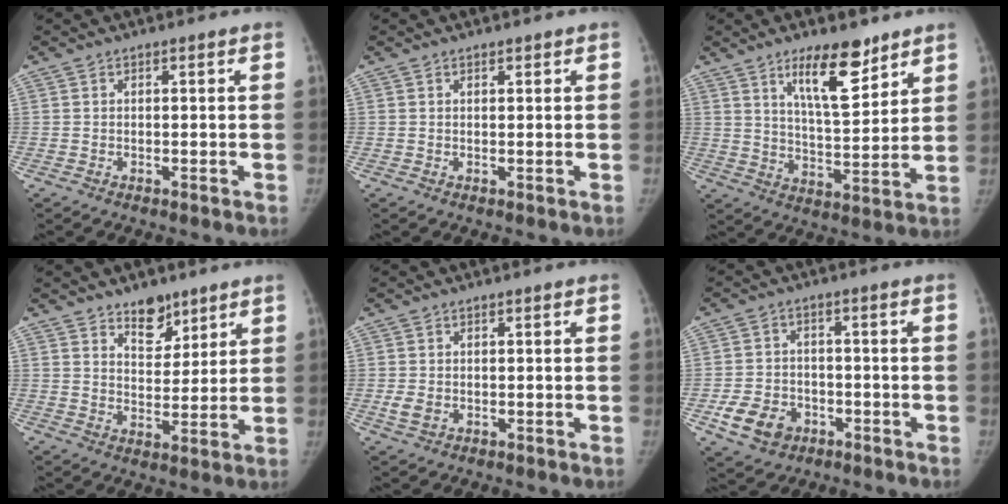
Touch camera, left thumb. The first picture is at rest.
{"total": 0.7, "force": [0.5, 0.4, 0.2], "torque": [0.001, -0.004, 0.007]}
{"total": 12.1, "force": [7.8, 4.0, 8.3], "torque": [-0.110, -0.057, 0.133]}
{"total": 7.3, "force": [5.2, 4.0, 3.1], "torque": [-0.016, -0.038, 0.088]}
{"total": 2.4, "force": [-0.4, 1.9, 1.5], "torque": [-0.032, -0.003, -0.004]}
{"total": 8.2, "force": [-3.5, 6.4, 3.8], "torque": [-0.054, 0.018, -0.054]}